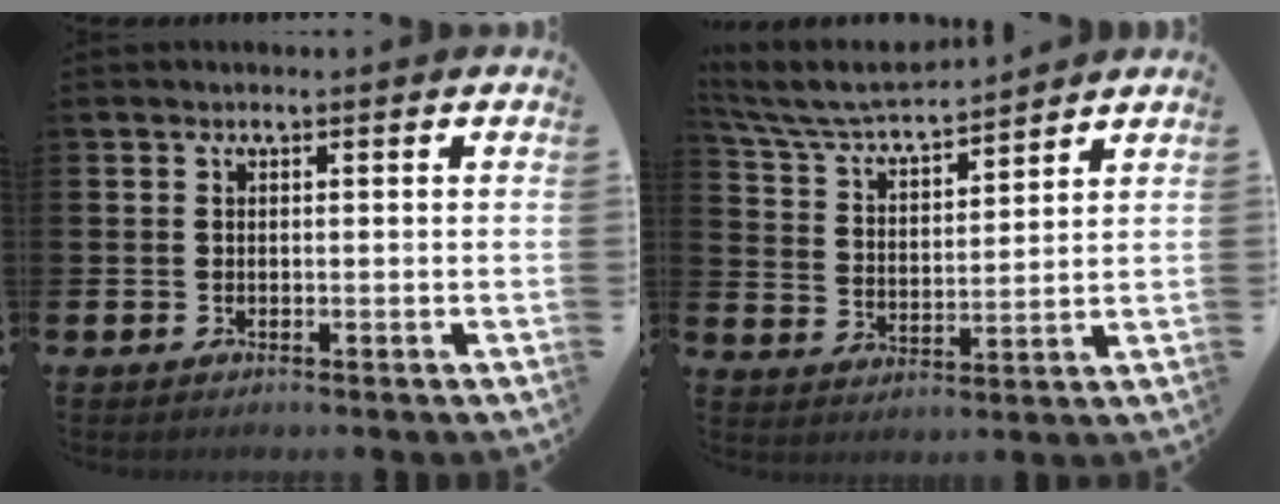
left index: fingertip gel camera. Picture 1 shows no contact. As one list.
[{"total": 6.3, "force": [6.0, 0.9, 1.8], "torque": [-0.068, -0.041, 0.103]}]